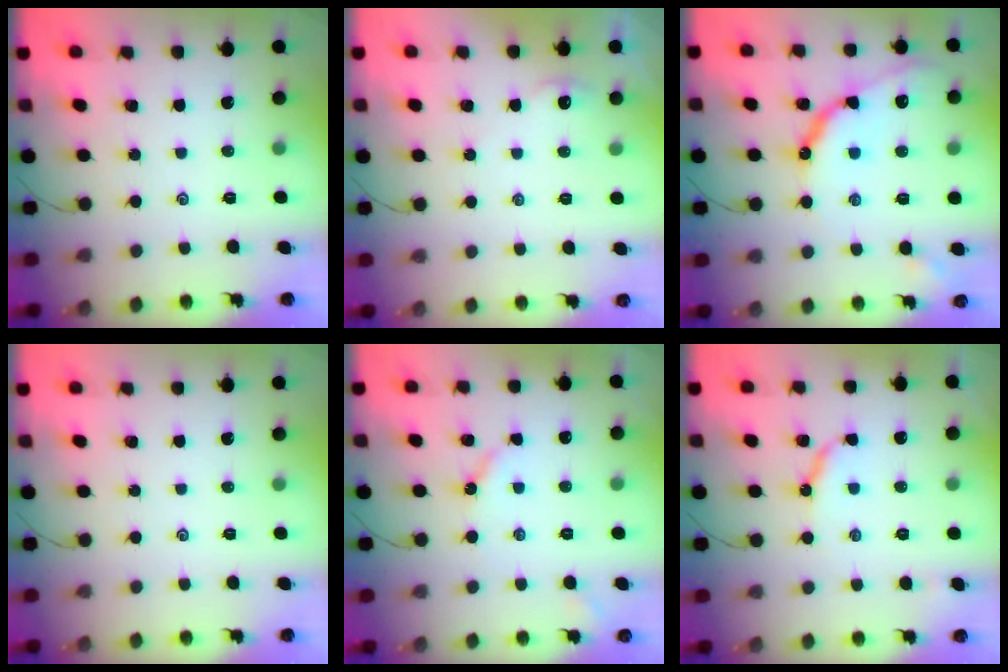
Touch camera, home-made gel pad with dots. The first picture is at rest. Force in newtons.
{"total": 2.6, "press": 2.6, "slide": 0.3}
{"total": 12.7, "press": 12.7, "slide": 1.0}
{"total": 0.0}
{"total": 4.0, "press": 3.9, "slide": 0.5}
{"total": 7.2, "press": 7.1, "slide": 0.7}